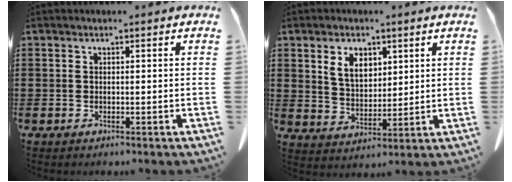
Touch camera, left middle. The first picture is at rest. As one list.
[{"total": 5.5, "force": [3.3, 3.5, 2.8], "torque": [-0.062, 0.007, 0.060]}]